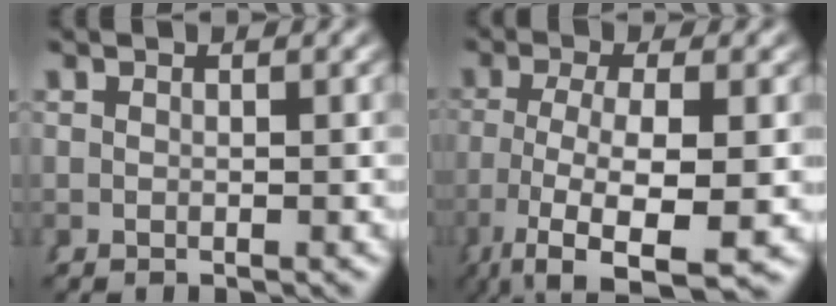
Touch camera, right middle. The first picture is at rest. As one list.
[{"total": 9.2, "force": [-5.7, 3.9, 6.2], "torque": [-0.146, -0.057, -0.063]}]